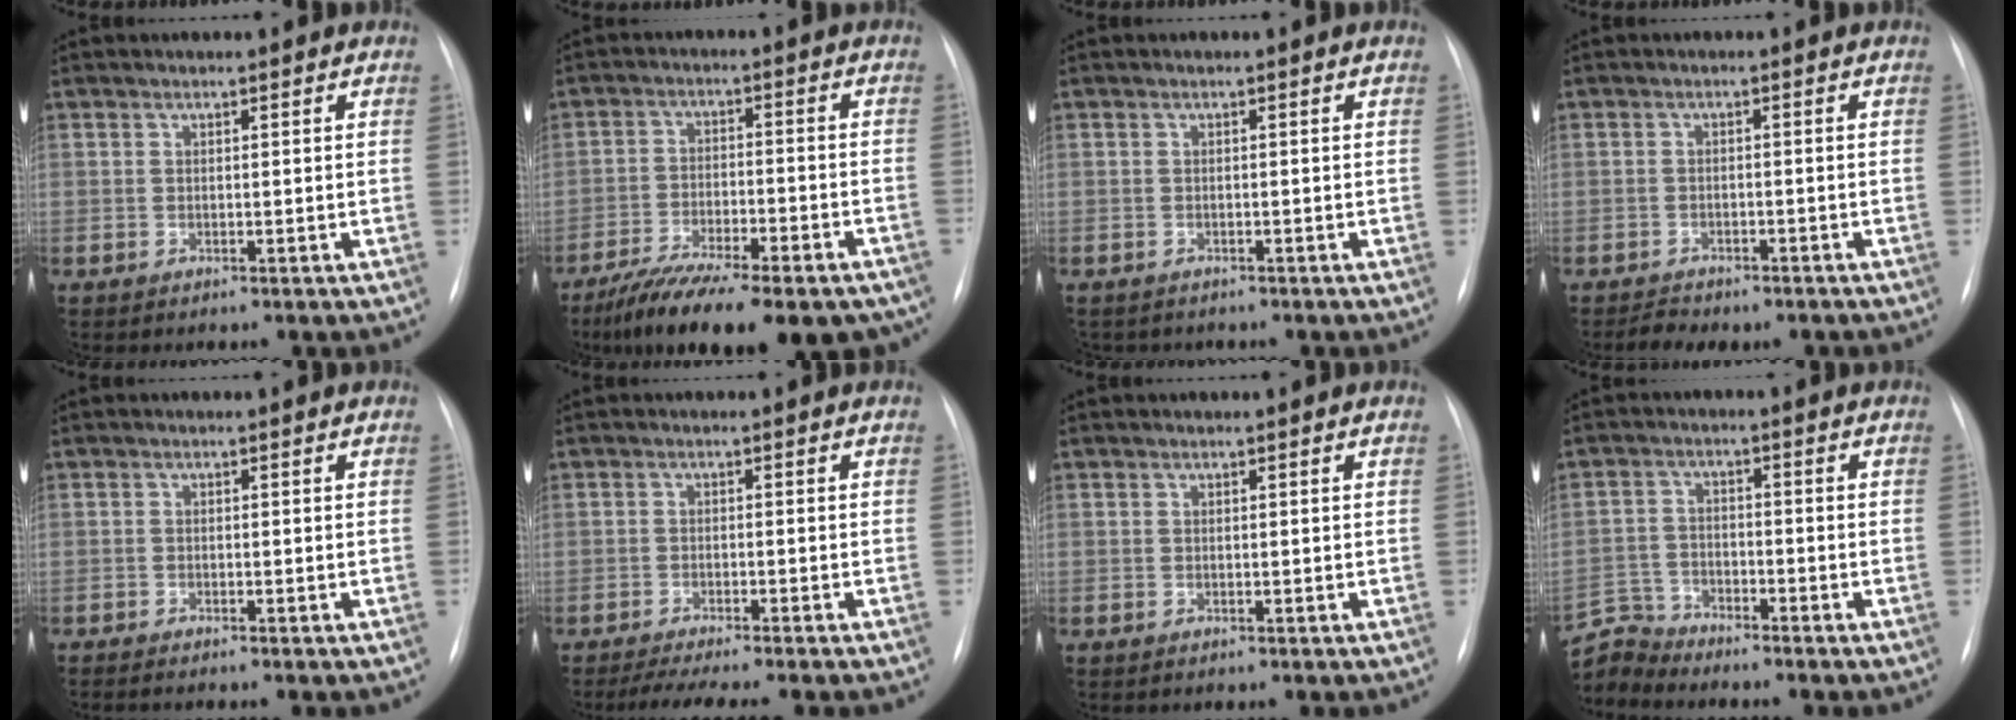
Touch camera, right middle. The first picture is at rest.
{"total": 21.8, "force": [-16.8, 6.2, 12.4], "torque": [-0.161, -0.010, -0.240]}
{"total": 2.8, "force": [-2.4, 1.4, 0.3], "torque": [-0.005, 0.002, -0.029]}
{"total": 4.0, "force": [-3.3, 1.6, 1.4], "torque": [-0.023, -0.001, -0.043]}
{"total": 2.5, "force": [-2.2, 0.0, 1.2], "torque": [-0.015, -0.005, -0.031]}
{"total": 7.9, "force": [-6.8, -0.1, 4.1], "torque": [-0.050, -0.014, -0.102]}
{"total": 0.0}
{"total": 6.0, "force": [-5.9, 0.2, -1.1], "torque": [0.016, 0.005, -0.118]}